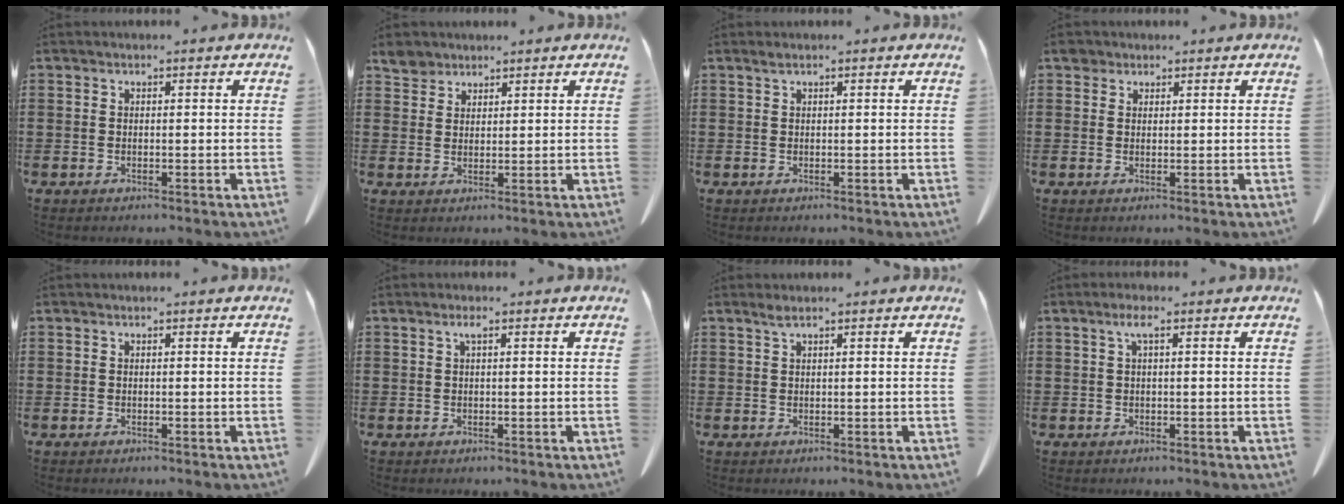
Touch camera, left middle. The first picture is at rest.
{"total": 3.0, "force": [2.6, 1.5, 0.5], "torque": [-0.020, 0.002, 0.052]}
{"total": 0.7, "force": [0.5, 0.0, 0.5], "torque": [-0.011, -0.002, 0.010]}
{"total": 1.6, "force": [1.3, 0.9, 0.3], "torque": [-0.010, 0.001, 0.027]}
{"total": 0.0}
{"total": 1.3, "force": [0.5, 0.3, 1.2], "torque": [-0.025, 0.003, 0.007]}
{"total": 1.2, "force": [0.7, 0.0, 0.9], "torque": [-0.021, -0.002, 0.014]}
{"total": 2.1, "force": [0.6, 0.4, 2.0], "torque": [-0.041, 0.004, 0.009]}